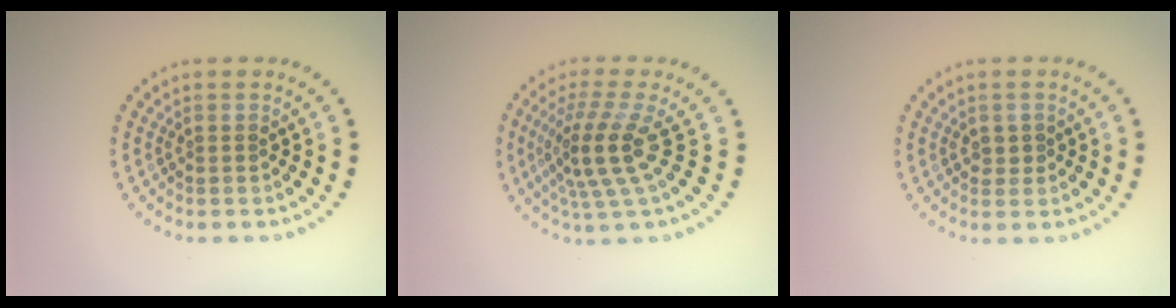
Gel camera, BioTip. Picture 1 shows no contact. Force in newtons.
{"total": 4.4, "press": 3.0, "slide": 3.2}
{"total": 0.7, "press": 0.7, "slide": 0.2}